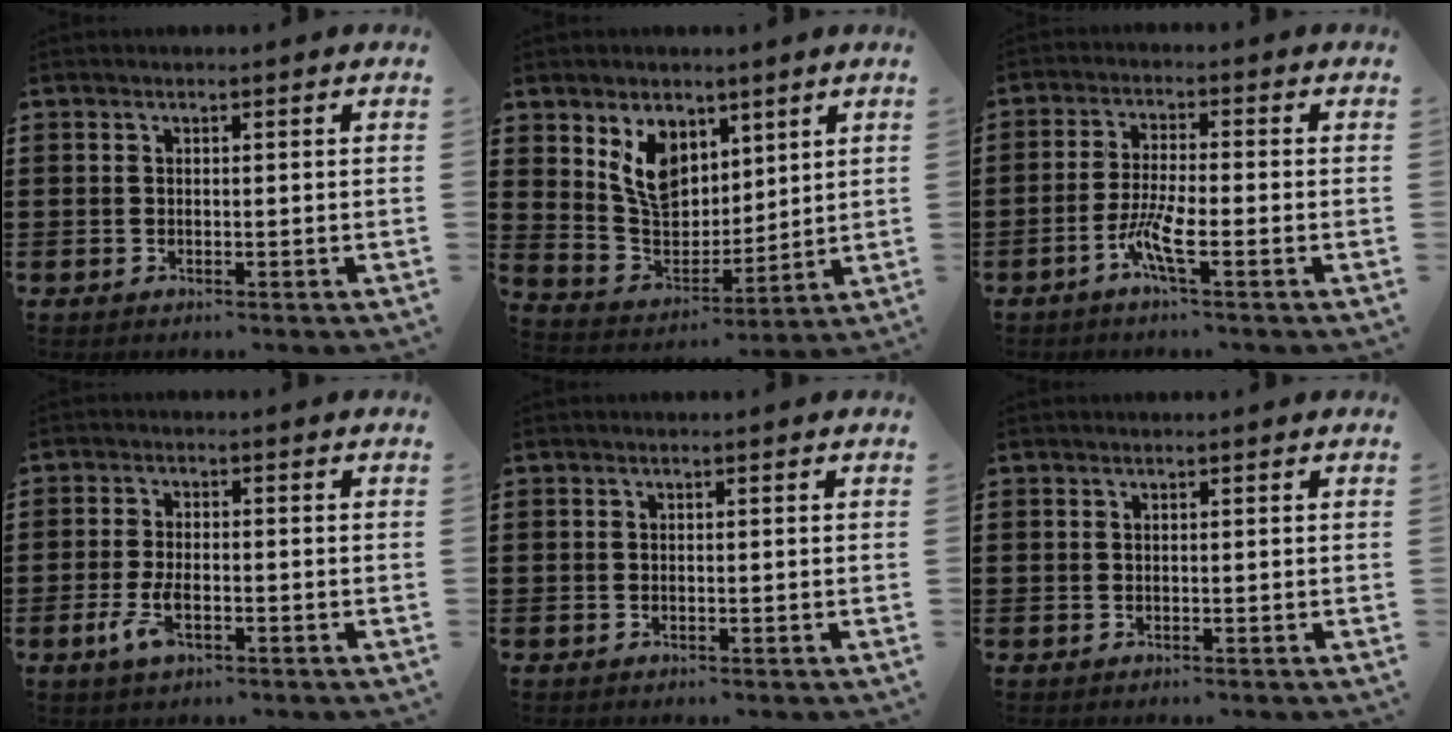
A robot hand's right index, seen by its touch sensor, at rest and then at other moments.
{"total": 8.2, "force": [4.6, 5.8, 3.5], "torque": [-0.098, -0.003, 0.092]}
{"total": 5.4, "force": [-2.6, 0.6, 4.7], "torque": [-0.104, -0.013, -0.054]}
{"total": 4.6, "force": [-1.7, 1.9, 3.8], "torque": [-0.092, -0.007, -0.037]}
{"total": 0.0}
{"total": 0.0}